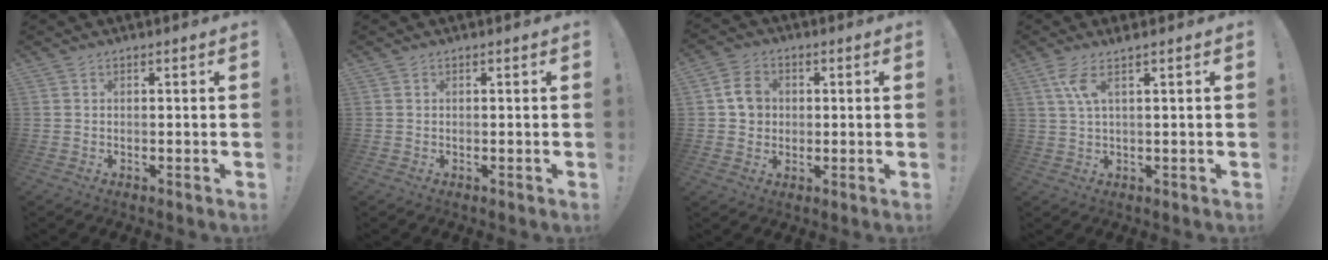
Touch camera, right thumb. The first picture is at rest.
{"total": 0.5, "force": [-0.2, -0.1, -0.5], "torque": [0.005, 0.002, -0.002]}
{"total": 7.1, "force": [1.1, 6.3, 3.2], "torque": [-0.044, 0.008, 0.025]}
{"total": 4.8, "force": [2.1, 0.4, 4.3], "torque": [-0.079, -0.008, 0.035]}